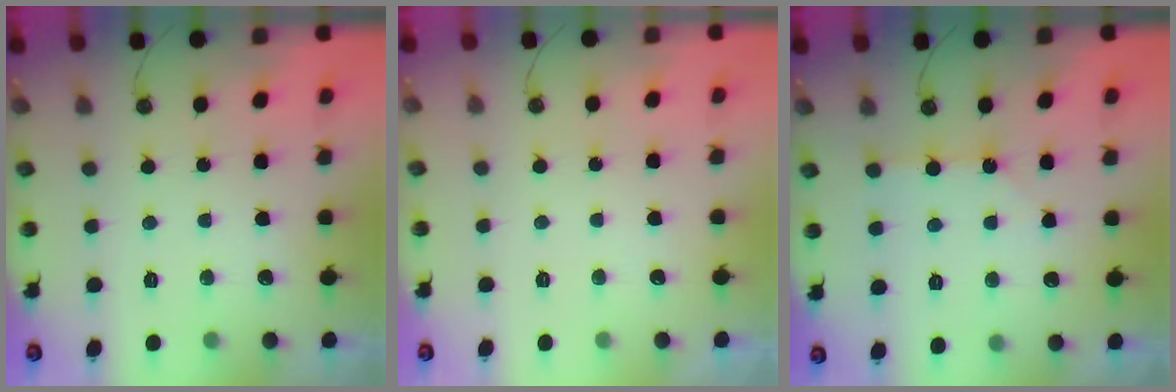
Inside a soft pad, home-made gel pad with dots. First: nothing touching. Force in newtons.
{"total": 0.0}
{"total": 1.3, "press": 1.3, "slide": 0.2}